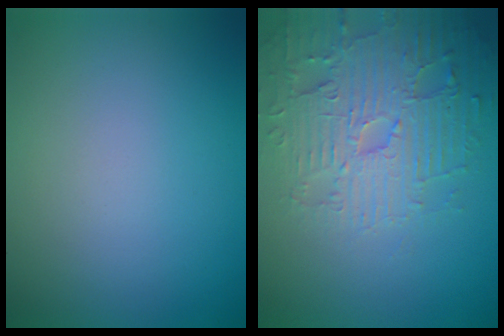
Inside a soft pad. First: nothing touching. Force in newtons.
{"total": 4.8, "press": 4.7, "slide": 0.6}